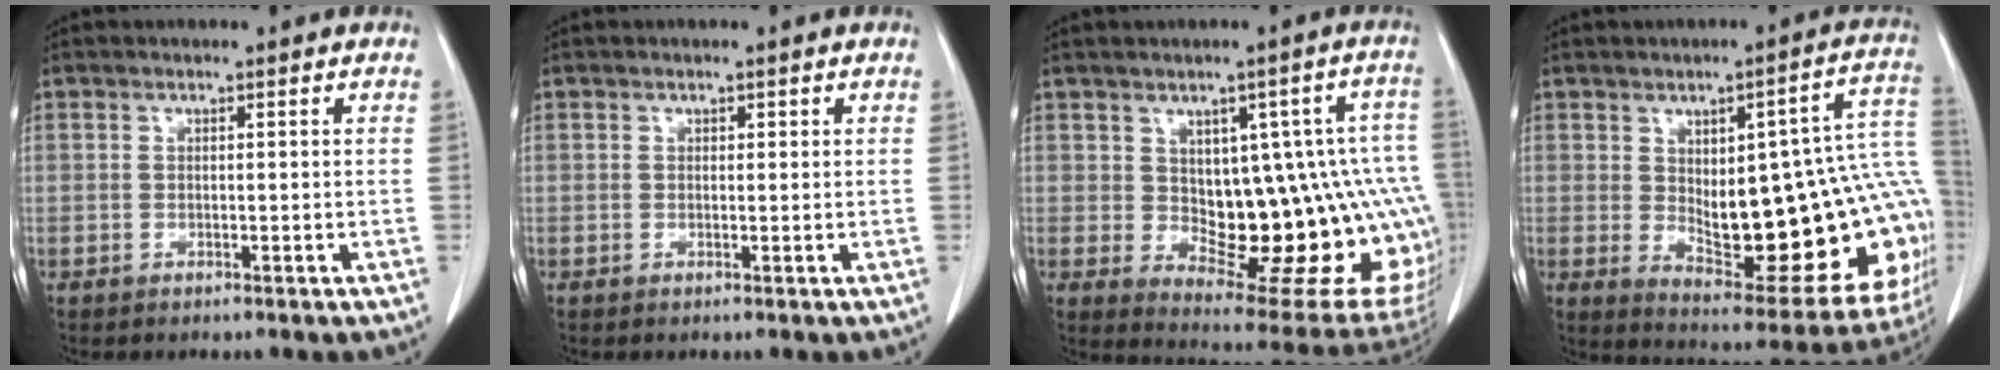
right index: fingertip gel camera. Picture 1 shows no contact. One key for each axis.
{"total": 0.7, "fx": 0.3, "fy": 0.4, "fz": 0.4, "tx": -0.003, "ty": -0.001, "tz": 0.003}
{"total": 19.7, "fx": -0.8, "fy": 7.4, "fz": 18.2, "tx": -0.155, "ty": 0.023, "tz": 0.016}
{"total": 26.3, "fx": -0.9, "fy": 8.3, "fz": 25.0, "tx": -0.248, "ty": 0.022, "tz": 0.014}